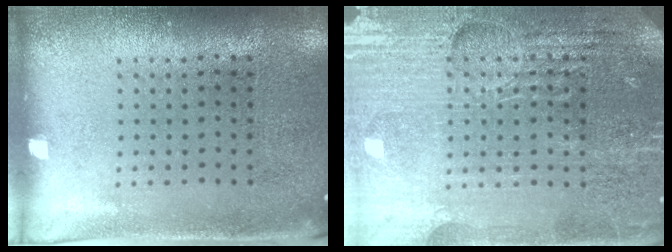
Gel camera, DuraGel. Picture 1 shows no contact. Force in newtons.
{"total": 4.7, "press": 4.4, "slide": 1.7}